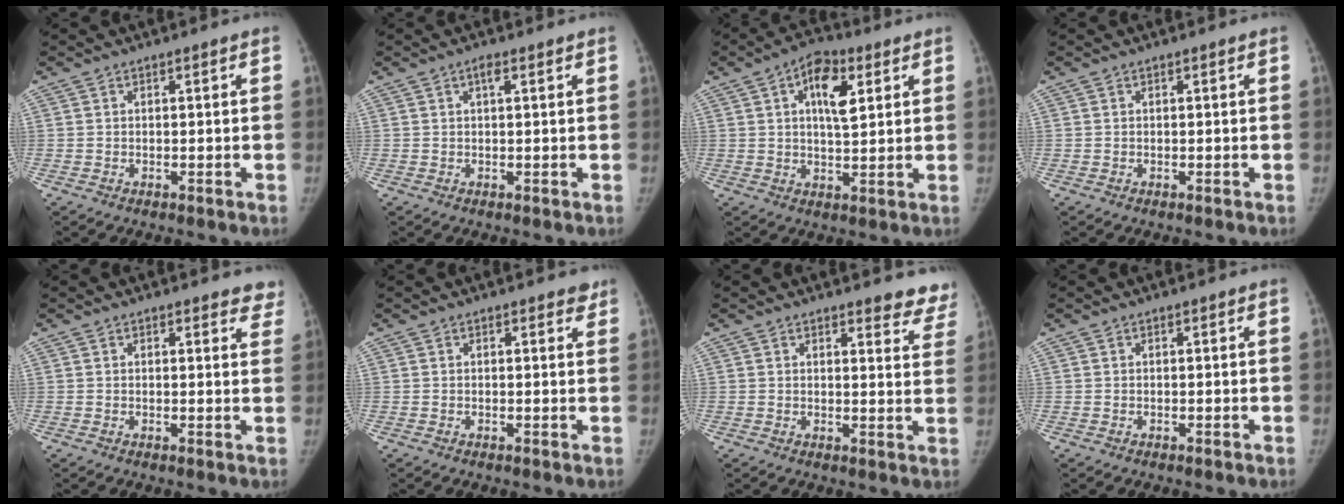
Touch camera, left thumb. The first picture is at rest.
{"total": 1.6, "force": [0.8, 0.5, 1.3], "torque": [-0.023, 0.005, 0.011]}
{"total": 9.1, "force": [3.3, 4.5, 7.2], "torque": [-0.093, -0.003, 0.047]}
{"total": 0.0}
{"total": 4.4, "force": [3.9, 1.8, 1.1], "torque": [0.023, -0.018, 0.027]}
{"total": 1.5, "force": [1.2, 0.8, 0.5], "torque": [0.010, -0.005, 0.007]}
{"total": 8.2, "force": [7.6, 2.5, 1.7], "torque": [0.029, -0.046, 0.058]}
{"total": 0.0}